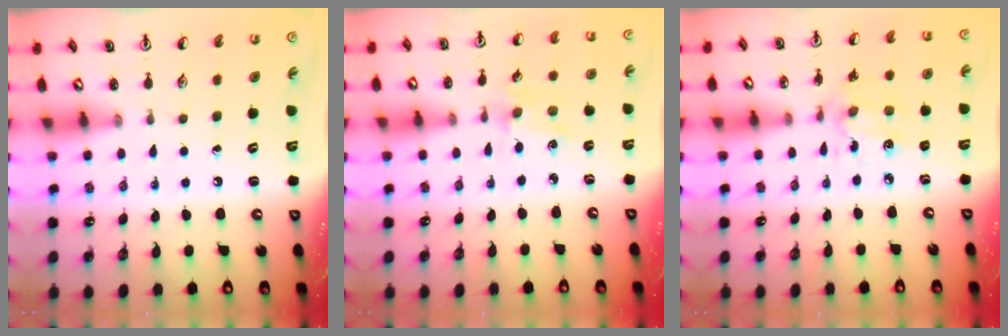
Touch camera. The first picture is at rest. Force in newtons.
{"total": 2.1, "press": 2.0, "slide": 0.3}
{"total": 6.2, "press": 6.2, "slide": 0.7}